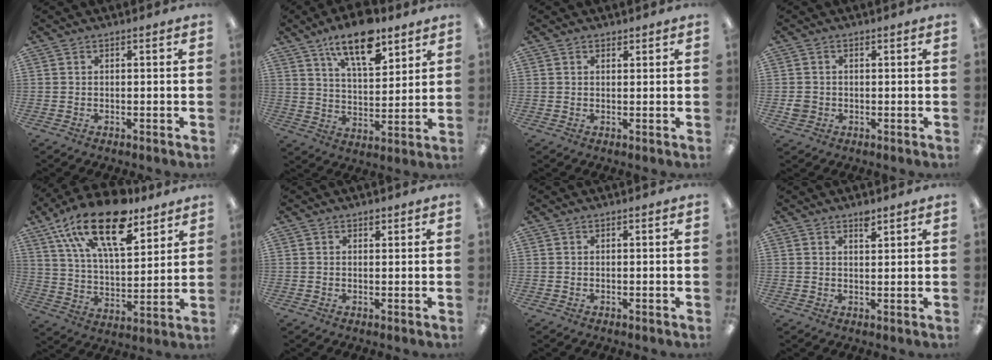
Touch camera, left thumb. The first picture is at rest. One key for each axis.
{"total": 13.4, "fx": 9.4, "fy": 5.5, "fz": 7.9, "tx": -0.117, "ty": -0.050, "tz": 0.161}
{"total": 1.1, "fx": 0.9, "fy": 0.7, "fz": 0.2, "tx": 0.005, "ty": -0.001, "tz": 0.014}
{"total": 2.8, "fx": -0.3, "fy": 2.7, "fz": 0.8, "tx": -0.006, "ty": 0.003, "tz": -0.009}
{"total": 21.4, "fx": 13.8, "fy": 9.0, "fz": 13.6, "tx": -0.245, "ty": -0.068, "tz": 0.238}
{"total": 1.4, "fx": 0.8, "fy": 1.0, "fz": 0.4, "tx": 0.000, "ty": 0.000, "tz": 0.013}
{"total": 0.0}
{"total": 2.6, "fx": 2.2, "fy": 0.9, "fz": 1.1, "tx": -0.008, "ty": -0.011, "tz": 0.036}